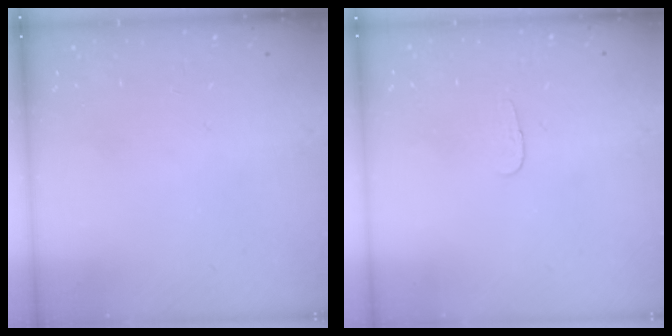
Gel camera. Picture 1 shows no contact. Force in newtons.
{"total": 2.8, "press": 2.8, "slide": 0.3}